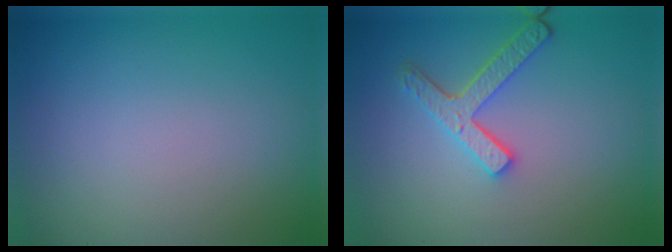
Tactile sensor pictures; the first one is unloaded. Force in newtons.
{"total": 3.7, "press": 3.0, "slide": 2.2}